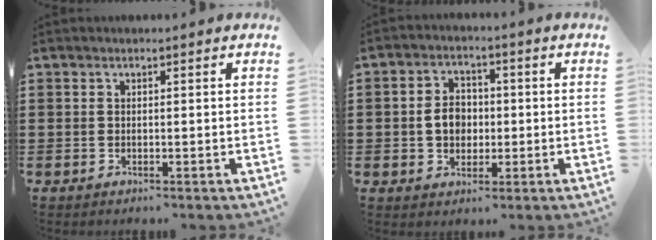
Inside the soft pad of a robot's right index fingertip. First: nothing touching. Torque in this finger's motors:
{"motor_torque": [1.53, 0.16, 0.36, 0.12]}